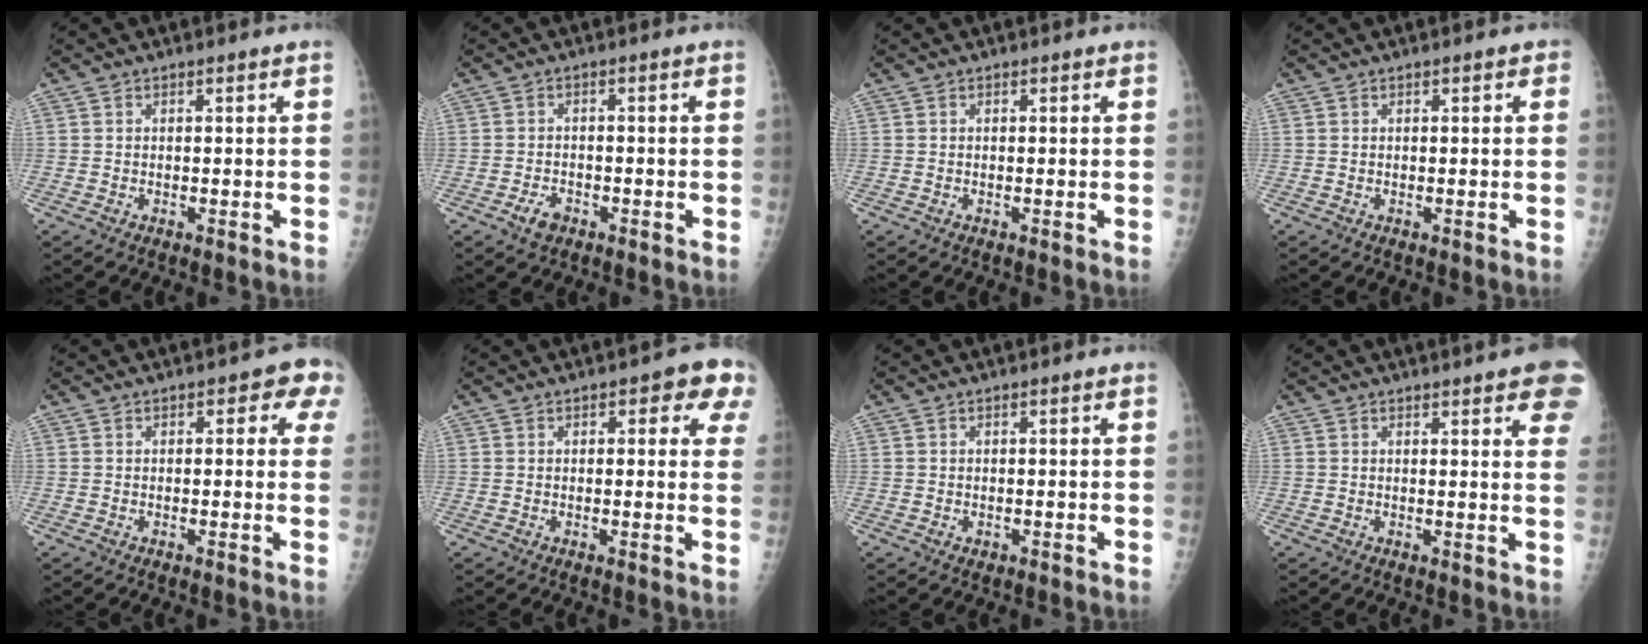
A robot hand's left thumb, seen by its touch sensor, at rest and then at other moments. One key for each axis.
{"total": 2.9, "fx": -1.7, "fy": 1.7, "fz": 1.6, "tx": -0.027, "ty": 0.013, "tz": -0.026}
{"total": 0.0}
{"total": 1.2, "fx": 0.4, "fy": 0.5, "fz": 1.0, "tx": -0.008, "ty": 0.002, "tz": 0.003}
{"total": 5.0, "fx": 1.8, "fy": 2.5, "fz": 4.0, "tx": -0.009, "ty": 0.001, "tz": 0.009}
{"total": 6.7, "fx": 3.0, "fy": 2.9, "fz": 5.3, "tx": -0.026, "ty": -0.003, "tz": 0.024}
{"total": 0.6, "fx": -0.1, "fy": 0.4, "fz": 0.4, "tx": -0.004, "ty": 0.004, "tz": 0.001}
{"total": 10.8, "fx": 6.3, "fy": 2.2, "fz": 8.4, "tx": -0.082, "ty": -0.014, "tz": 0.063}